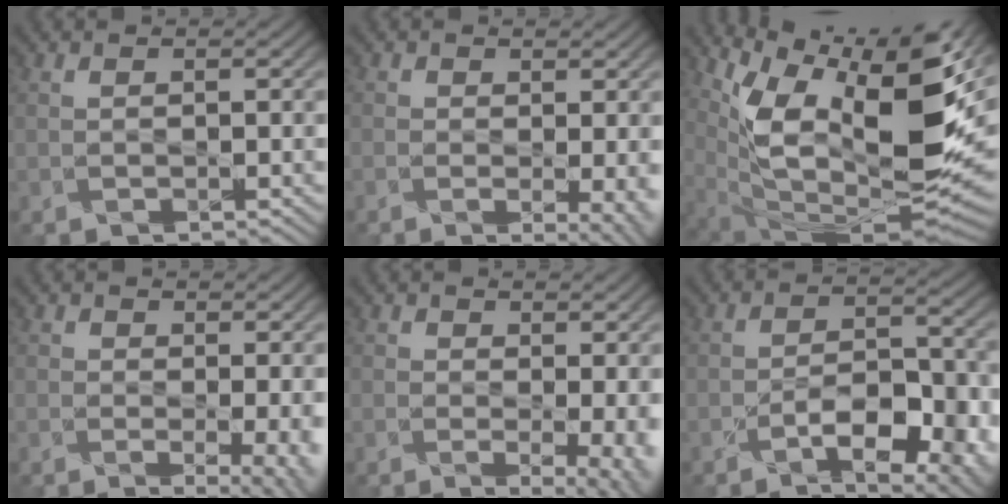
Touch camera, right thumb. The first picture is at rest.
{"total": 5.2, "force": [-1.2, 2.2, 4.6], "torque": [-0.051, -0.009, -0.006]}
{"total": 15.6, "force": [3.8, 6.1, 13.8], "torque": [-0.232, -0.011, 0.080]}
{"total": 7.1, "force": [-1.4, 3.0, 6.2], "torque": [-0.066, -0.006, -0.008]}
{"total": 8.1, "force": [-1.3, 3.8, 7.1], "torque": [-0.075, -0.009, -0.004]}
{"total": 9.8, "force": [-6.2, 4.0, 6.5], "torque": [-0.098, -0.004, -0.092]}